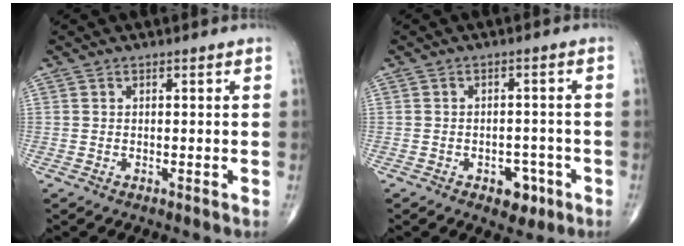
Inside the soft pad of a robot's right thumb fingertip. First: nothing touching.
{"total": 4.8, "force": [-2.4, 3.1, 2.8], "torque": [-0.013, 0.017, -0.029]}